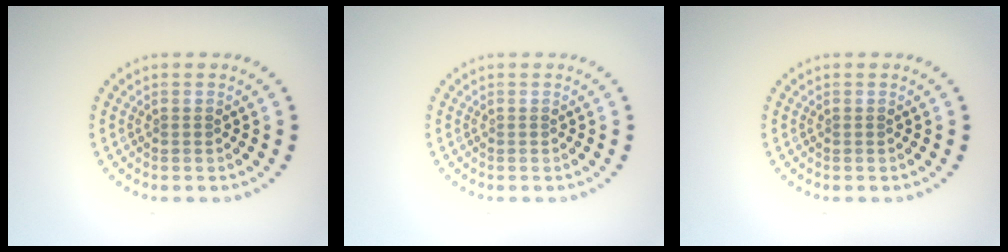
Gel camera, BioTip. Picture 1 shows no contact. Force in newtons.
{"total": 0.0}
{"total": 0.0}